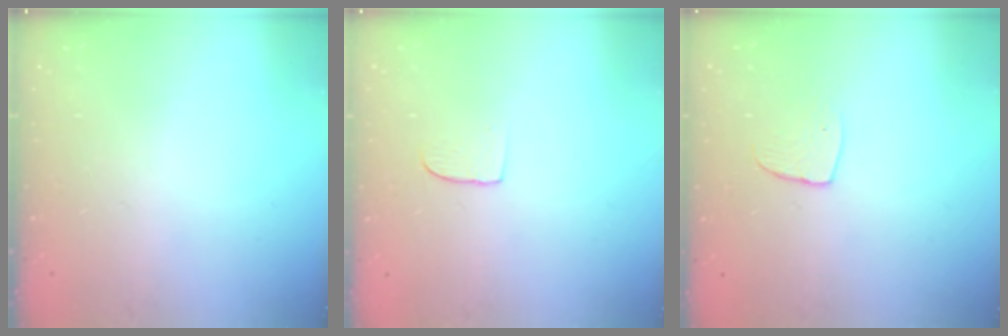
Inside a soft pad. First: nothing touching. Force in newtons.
{"total": 4.7, "press": 4.7, "slide": 0.4}
{"total": 6.5, "press": 6.5, "slide": 0.5}